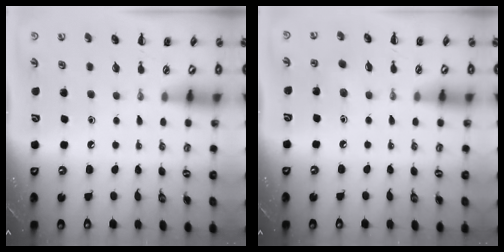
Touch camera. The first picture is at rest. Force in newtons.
{"total": 2.0, "press": 1.9, "slide": 0.7}